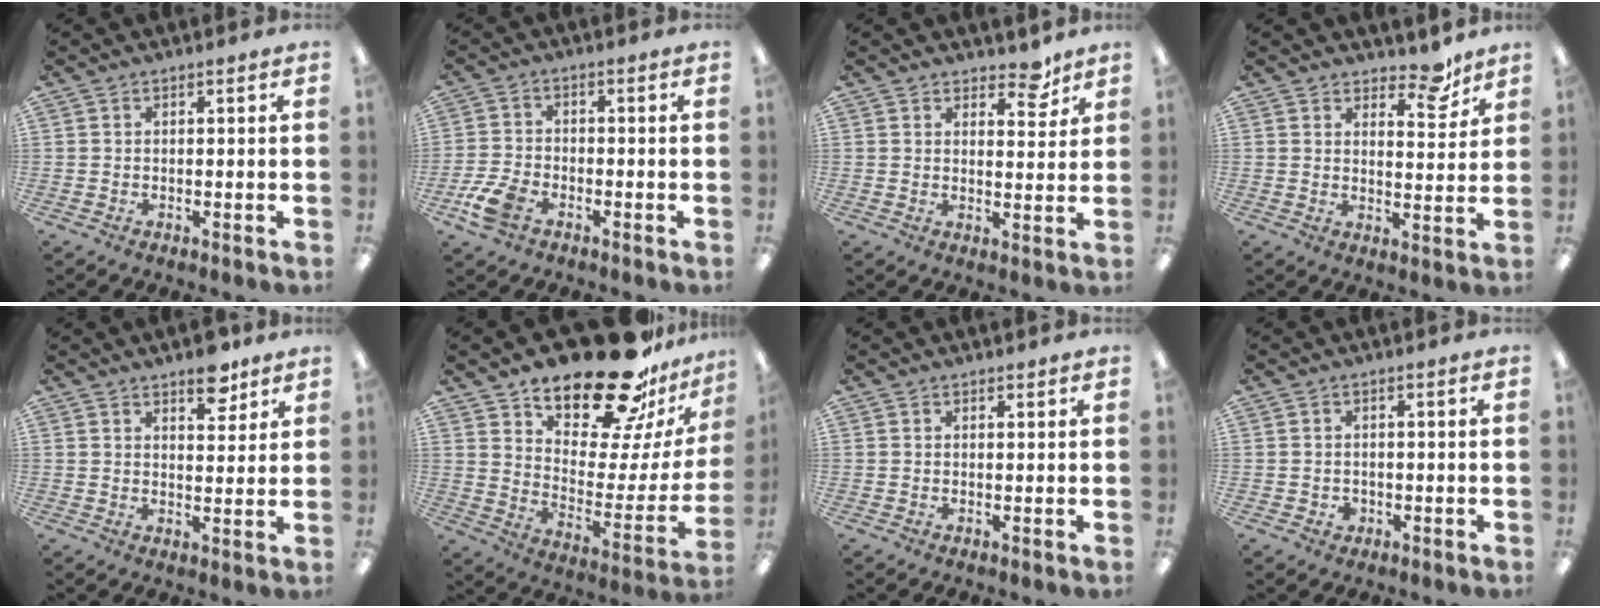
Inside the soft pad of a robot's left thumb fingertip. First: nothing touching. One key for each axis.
{"total": 6.7, "fx": -3.8, "fy": 4.1, "fz": 3.8, "tx": -0.086, "ty": 0.014, "tz": -0.071}
{"total": 6.1, "fx": 4.9, "fy": 2.8, "fz": 2.5, "tx": -0.020, "ty": -0.029, "tz": 0.082}
{"total": 7.7, "fx": 6.2, "fy": 3.2, "fz": 3.3, "tx": -0.026, "ty": -0.042, "tz": 0.104}
{"total": 7.0, "fx": 5.3, "fy": 3.3, "fz": 3.2, "tx": -0.019, "ty": -0.033, "tz": 0.087}
{"total": 24.0, "fx": 19.3, "fy": 8.3, "fz": 11.6, "tx": -0.172, "ty": -0.135, "tz": 0.330}
{"total": 0.9, "fx": 0.7, "fy": 0.5, "fz": 0.1, "tx": -0.002, "ty": 0.002, "tz": 0.013}
{"total": 1.7, "fx": -0.2, "fy": 1.6, "fz": 0.4, "tx": -0.009, "ty": 0.003, "tz": -0.007}